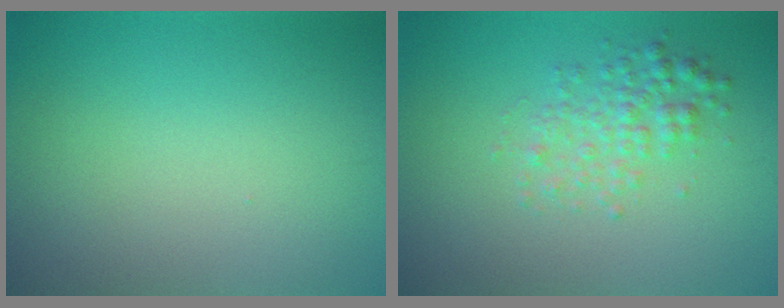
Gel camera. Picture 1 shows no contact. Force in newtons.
{"total": 2.6, "press": 2.6, "slide": 0.1}